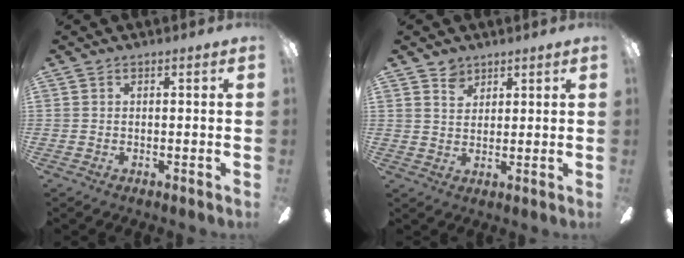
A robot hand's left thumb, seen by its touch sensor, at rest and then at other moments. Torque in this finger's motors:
{"motor_torque": [0.31, -0.36, -0.03, -0.06, -0.07]}